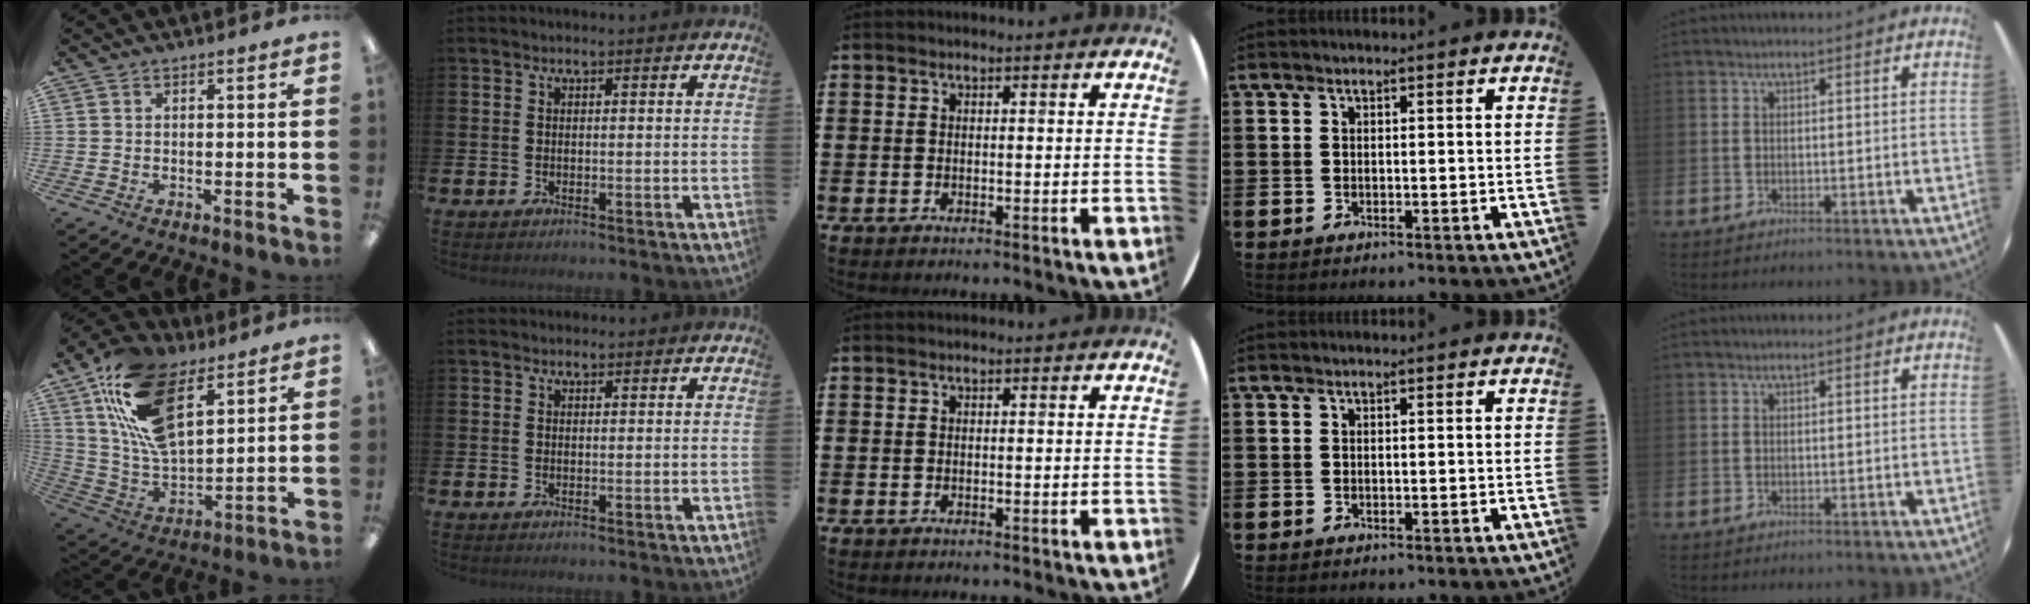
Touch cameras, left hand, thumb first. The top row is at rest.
{"thumb": {"total": 20.6, "force": [10.7, 10.7, 14.0], "torque": [-0.278, -0.042, 0.192]}, "index": {"total": 0.7, "force": [0.6, 0.4, 0.0], "torque": [0.014, 0.000, 0.008]}}